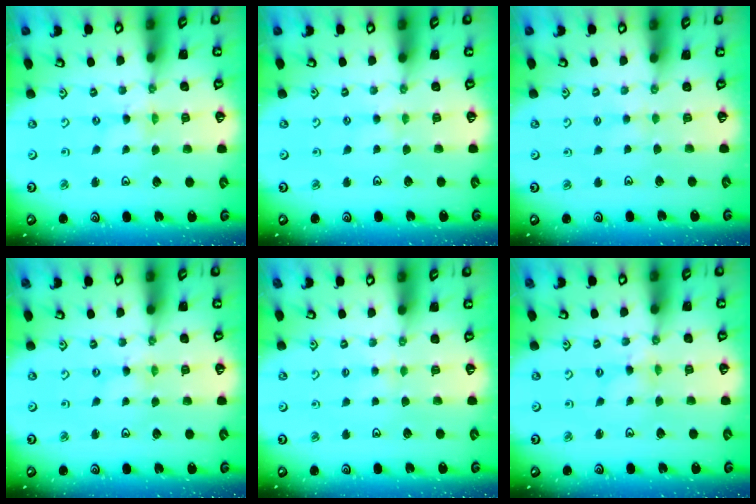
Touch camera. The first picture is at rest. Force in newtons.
{"total": 2.2, "press": 2.2, "slide": 0.4}
{"total": 1.9, "press": 1.8, "slide": 0.3}
{"total": 0.0}
{"total": 2.8, "press": 2.8, "slide": 0.4}
{"total": 1.9, "press": 1.9, "slide": 0.3}